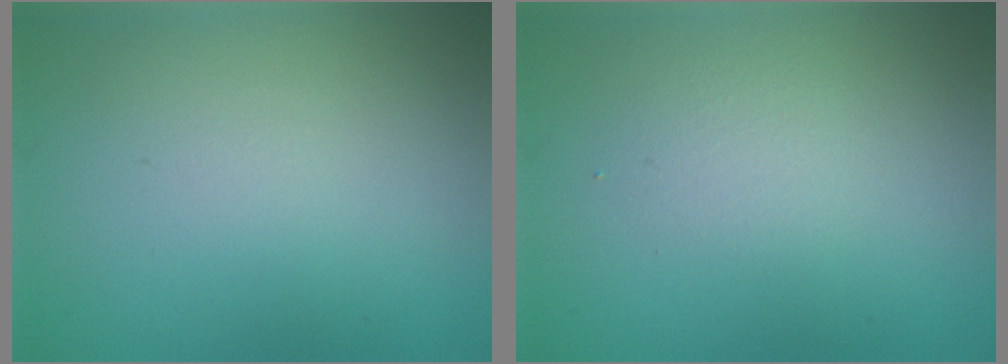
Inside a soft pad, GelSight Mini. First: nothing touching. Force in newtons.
{"total": 1.3, "press": 1.3, "slide": 0.0}